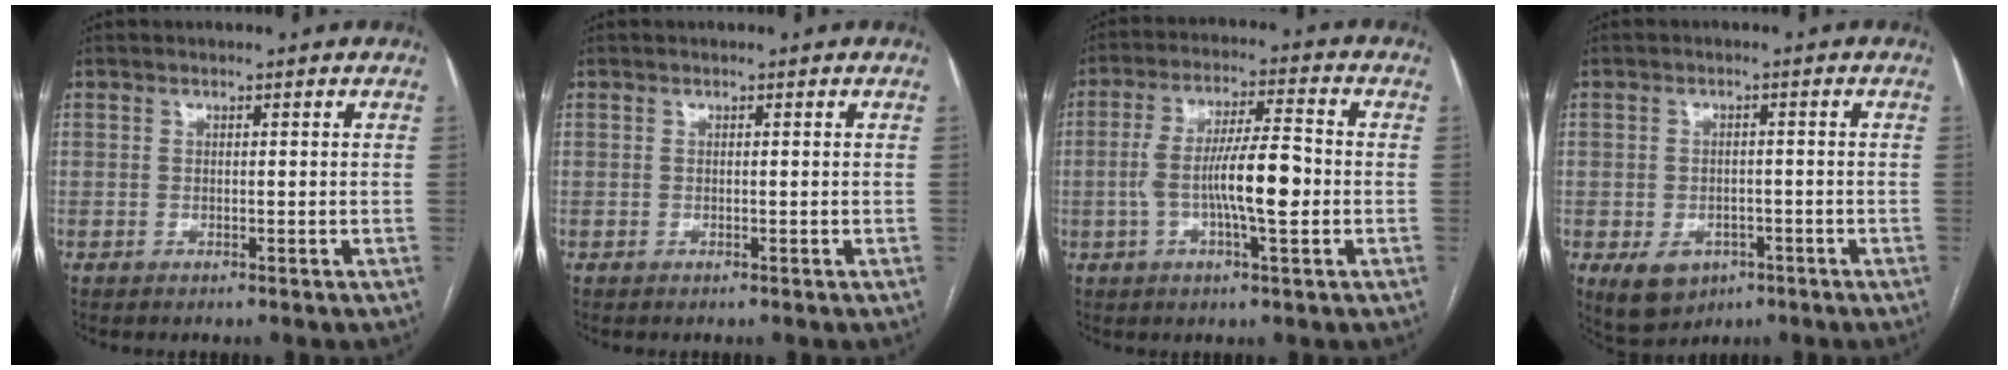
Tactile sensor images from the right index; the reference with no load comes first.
{"total": 0.0}
{"total": 10.2, "force": [-1.6, 1.3, 10.0], "torque": [-0.184, 0.011, -0.032]}
{"total": 6.0, "force": [-2.6, 4.8, 2.6], "torque": [-0.042, 0.002, -0.025]}